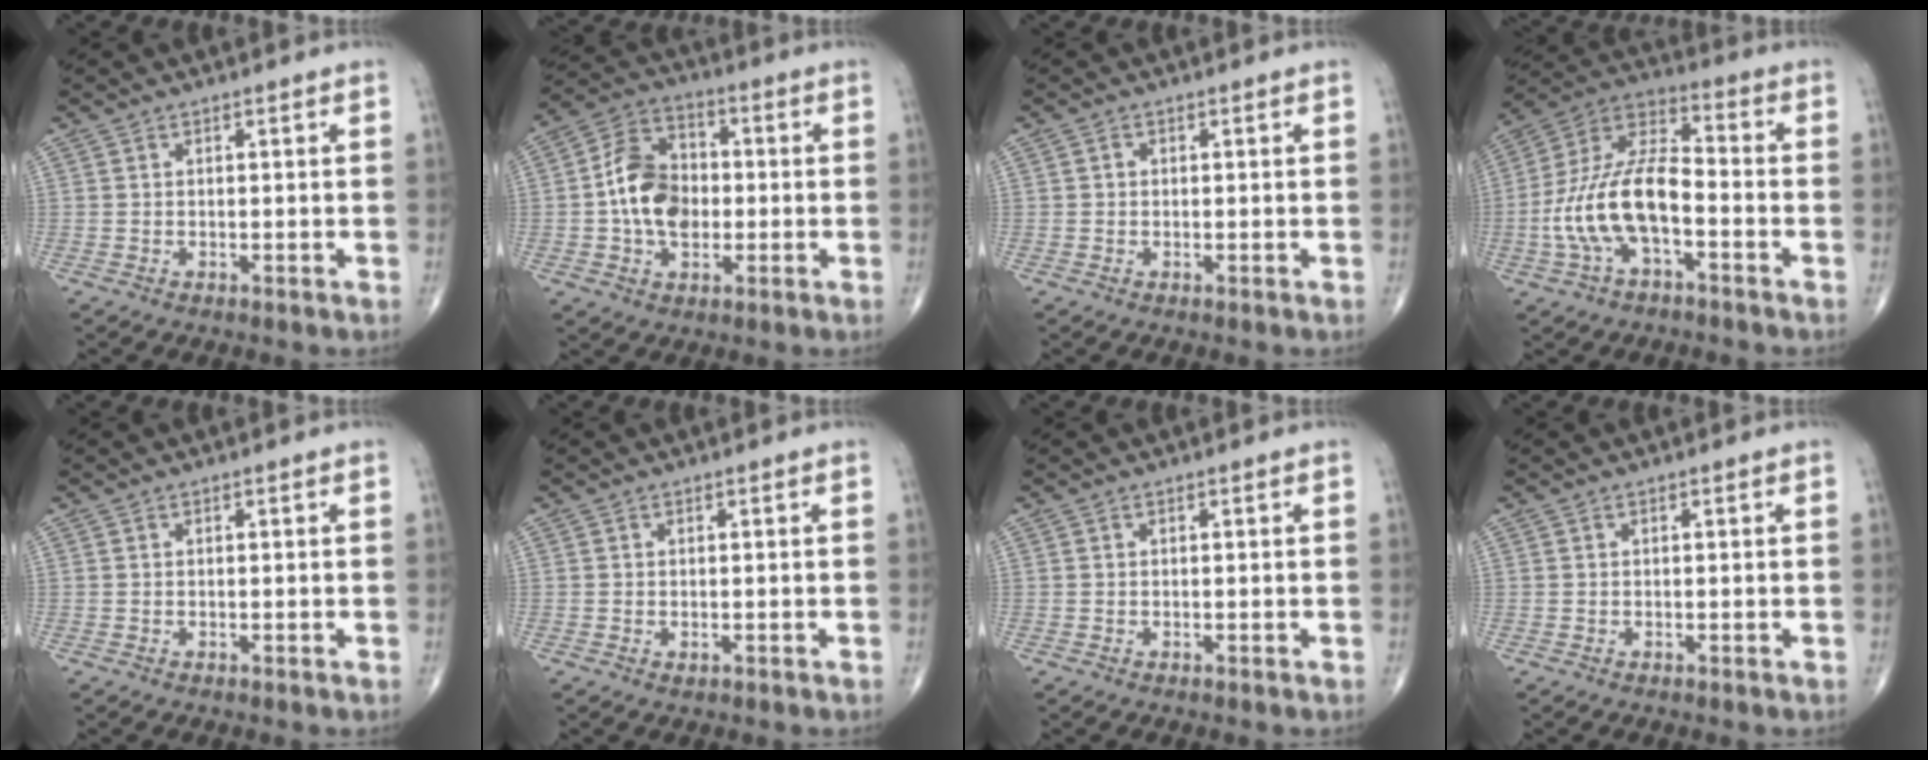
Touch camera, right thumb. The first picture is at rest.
{"total": 12.3, "force": [-0.9, 8.6, 8.7], "torque": [-0.134, 0.025, -0.024]}
{"total": 0.7, "force": [0.0, 0.7, 0.3], "torque": [-0.001, 0.002, -0.001]}
{"total": 16.0, "force": [-4.2, 7.6, 13.5], "torque": [-0.270, 0.046, -0.080]}
{"total": 0.0}
{"total": 0.7, "force": [-0.2, 0.4, 0.5], "torque": [-0.009, -0.002, -0.001]}
{"total": 0.0}
{"total": 0.0}